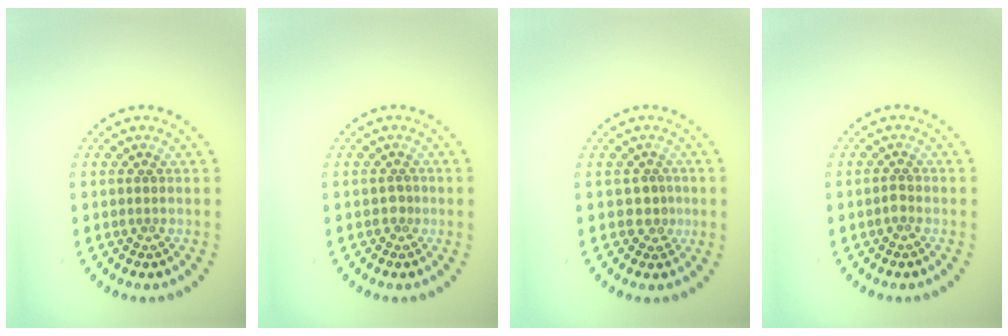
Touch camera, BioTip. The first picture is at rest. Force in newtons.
{"total": 0.9, "press": 0.6, "slide": 0.7}
{"total": 1.7, "press": 1.2, "slide": 1.2}
{"total": 0.6, "press": 0.5, "slide": 0.3}